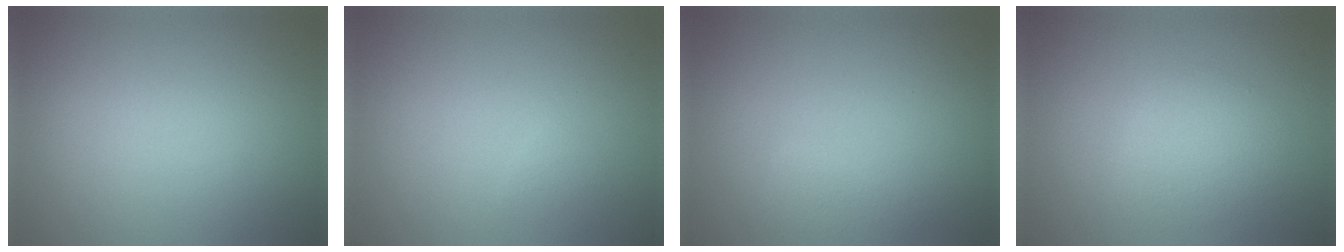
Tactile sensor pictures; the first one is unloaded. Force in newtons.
{"total": 0.6, "press": 0.6, "slide": 0.0}
{"total": 1.3, "press": 1.3, "slide": 0.1}
{"total": 2.3, "press": 2.3, "slide": 0.2}